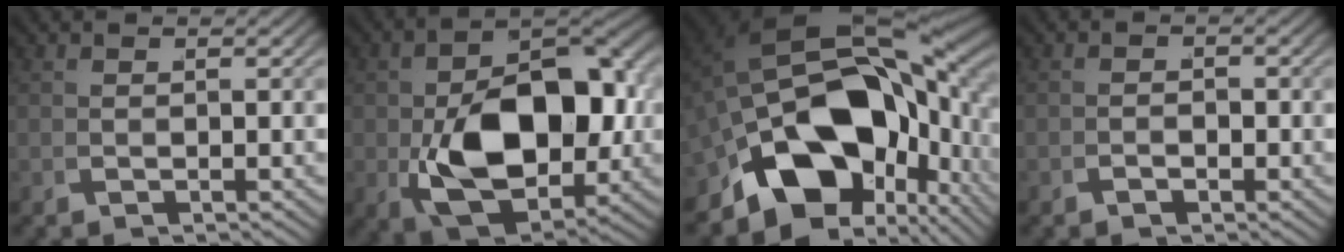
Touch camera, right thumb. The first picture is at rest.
{"total": 15.5, "force": [-1.1, 9.3, 12.3], "torque": [-0.245, -0.044, 0.007]}
{"total": 21.2, "force": [0.3, 13.4, 16.4], "torque": [-0.296, -0.031, 0.012]}
{"total": 0.8, "force": [-0.7, 0.4, 0.1], "torque": [0.012, 0.001, -0.016]}